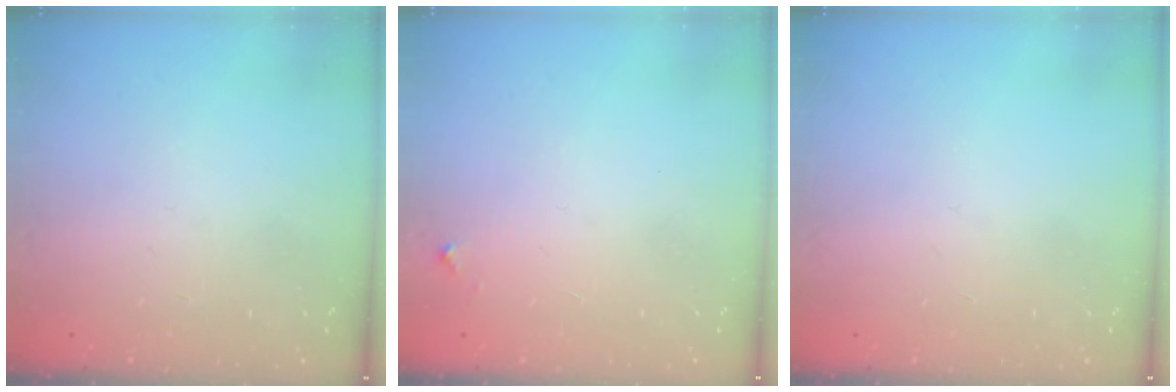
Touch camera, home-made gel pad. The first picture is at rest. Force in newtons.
{"total": 3.5, "press": 3.5, "slide": 0.3}
{"total": 0.0}